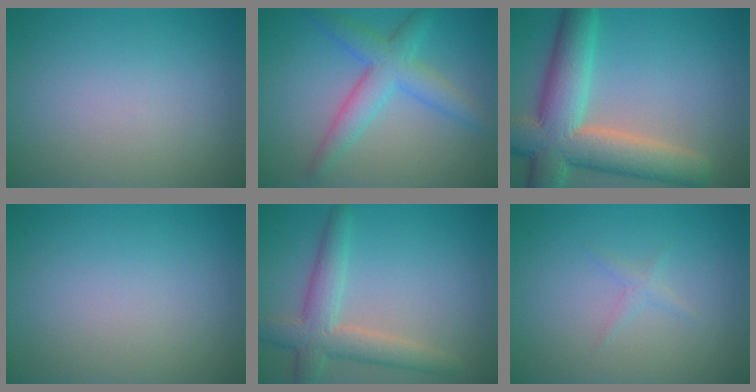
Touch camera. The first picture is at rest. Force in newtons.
{"total": 4.5, "press": 4.5, "slide": 0.1}
{"total": 10.2, "press": 10.1, "slide": 0.9}
{"total": 0.0}
{"total": 4.7, "press": 4.7, "slide": 0.4}
{"total": 0.9, "press": 0.9, "slide": 0.0}